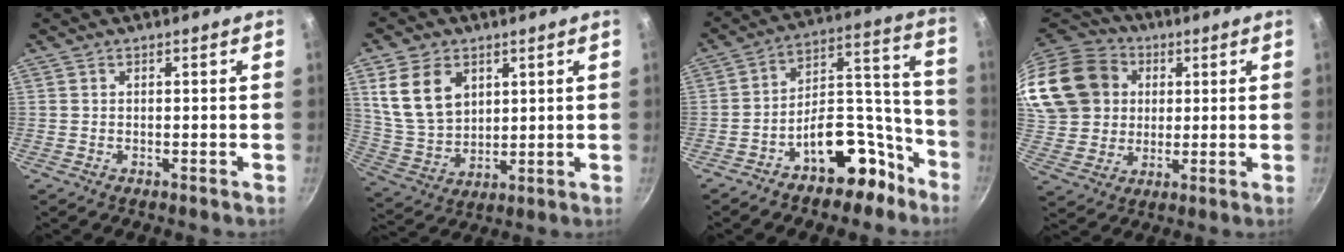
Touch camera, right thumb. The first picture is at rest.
{"total": 12.6, "force": [4.6, 8.9, 7.6], "torque": [-0.122, -0.020, 0.106]}
{"total": 15.2, "force": [-9.6, 8.1, 8.7], "torque": [-0.067, 0.126, -0.142]}
{"total": 22.3, "force": [6.3, 18.6, 10.5], "torque": [-0.222, 0.029, 0.131]}